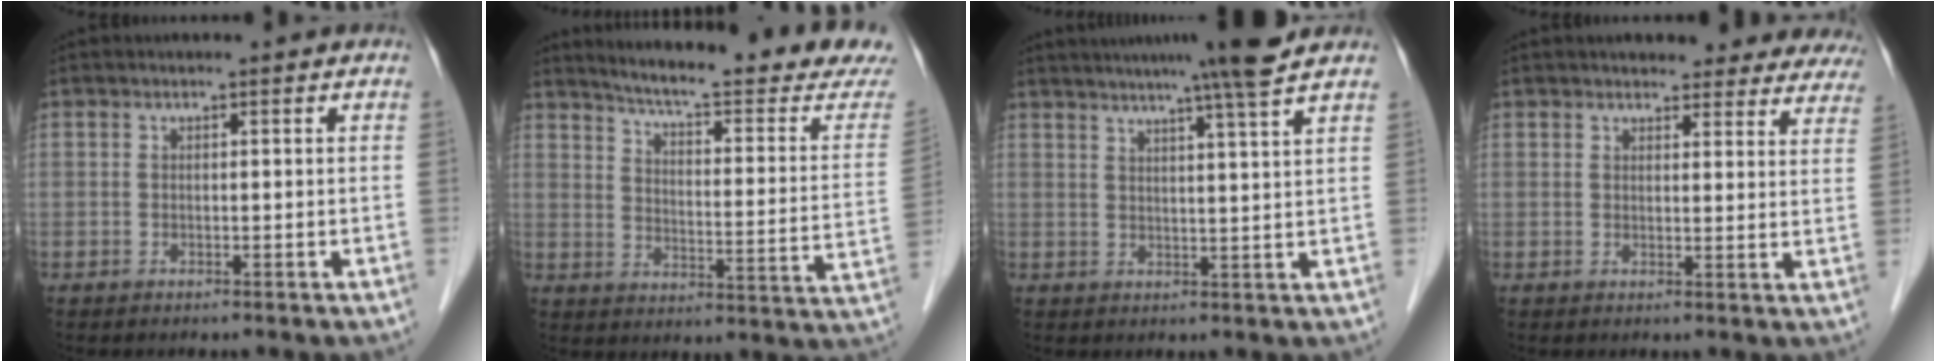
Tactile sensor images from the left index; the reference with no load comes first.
{"total": 22.7, "force": [20.9, 0.4, 8.7], "torque": [-0.127, -0.093, 0.257]}
{"total": 10.1, "force": [8.3, -1.8, 5.3], "torque": [-0.080, 0.004, 0.104]}
{"total": 16.2, "force": [14.8, 4.6, 4.7], "torque": [-0.021, -0.003, 0.150]}